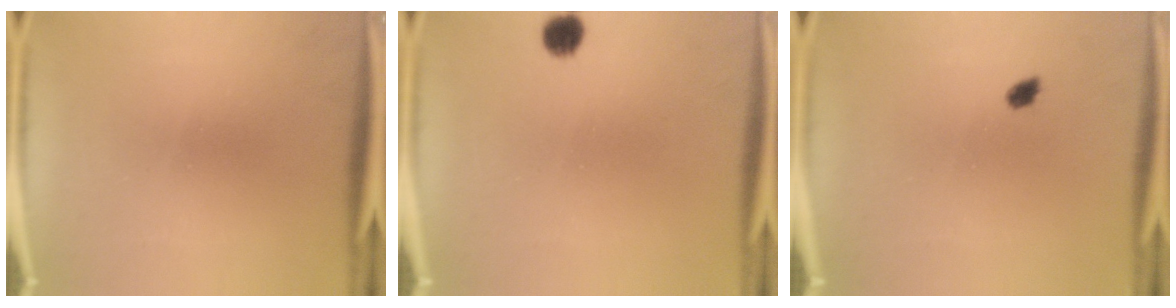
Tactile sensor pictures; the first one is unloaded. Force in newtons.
{"total": 3.2}
{"total": 1.5}